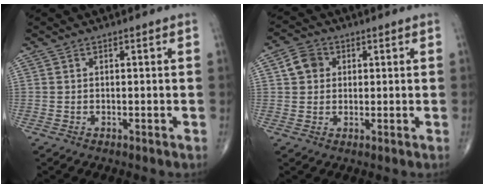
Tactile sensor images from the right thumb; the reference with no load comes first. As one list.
[{"total": 4.8, "force": [1.2, 4.1, 2.2], "torque": [-0.027, 0.005, 0.016]}]